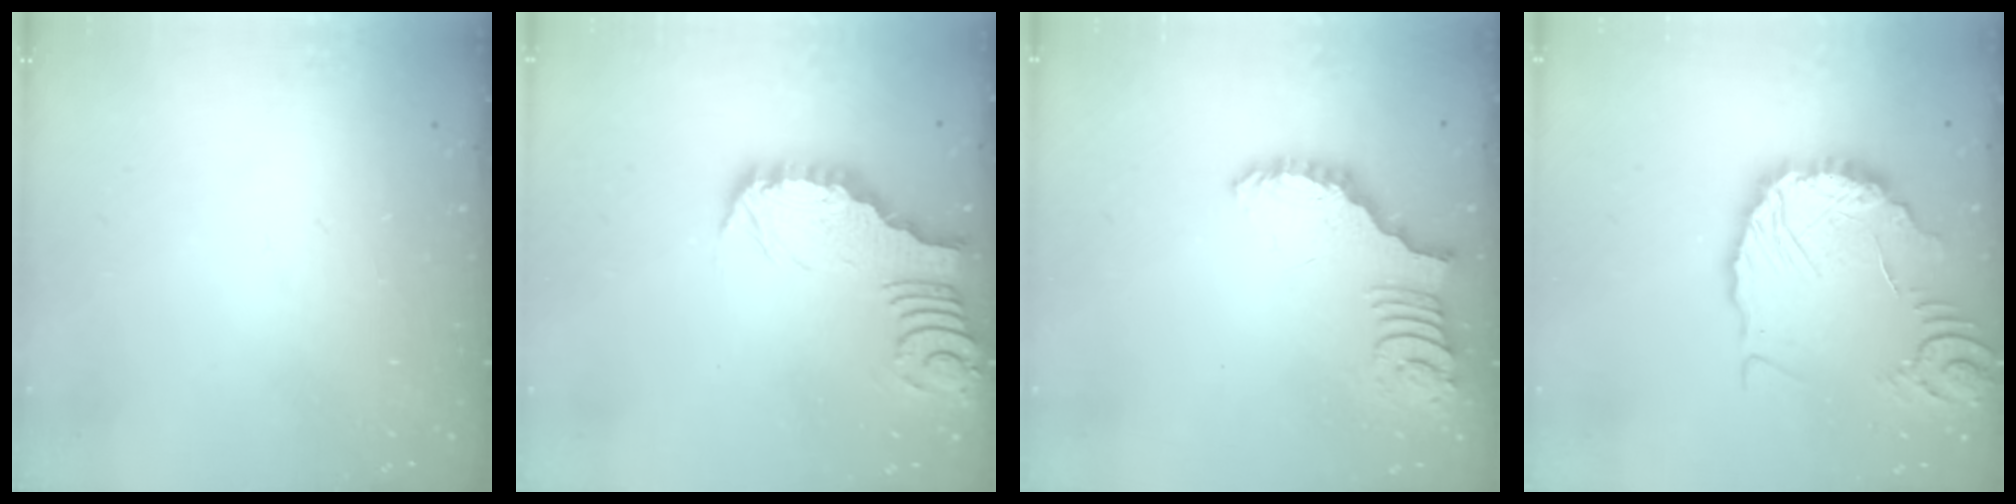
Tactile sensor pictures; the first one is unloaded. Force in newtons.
{"total": 2.9, "press": 2.9, "slide": 0.3}
{"total": 2.6, "press": 2.5, "slide": 0.5}
{"total": 8.2, "press": 8.2, "slide": 1.1}